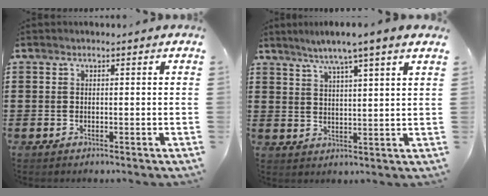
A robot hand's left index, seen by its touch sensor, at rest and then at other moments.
{"total": 5.1, "force": [4.0, -0.7, 3.1], "torque": [-0.071, -0.013, 0.066]}